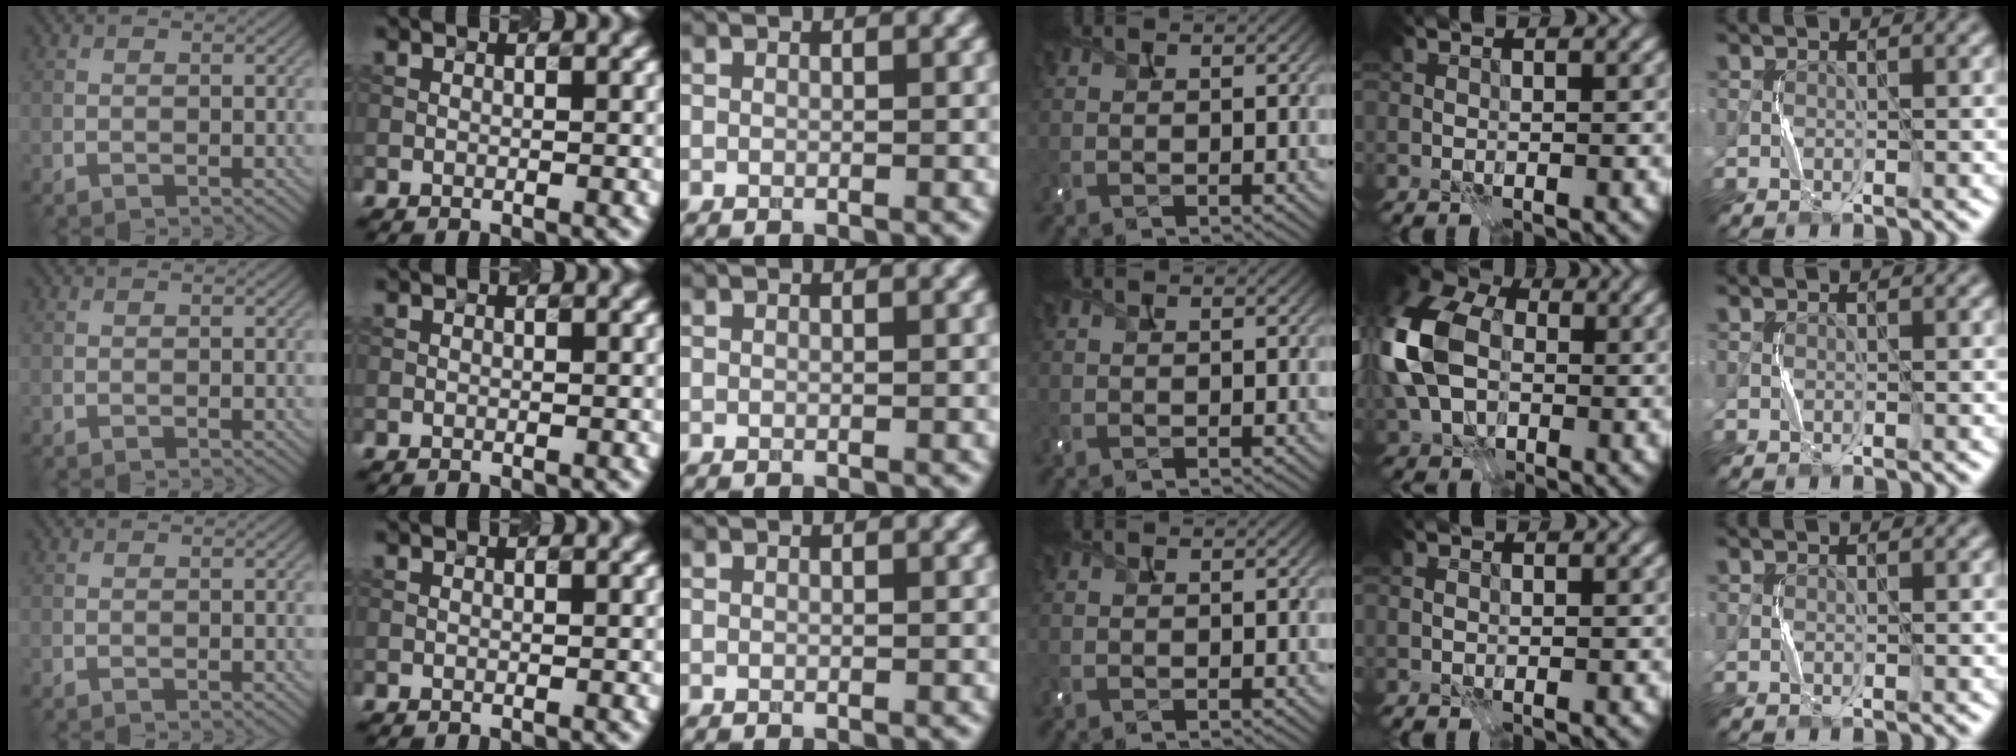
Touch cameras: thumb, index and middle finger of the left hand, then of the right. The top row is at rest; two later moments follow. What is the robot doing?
{"motion": "press", "object": "camera"}